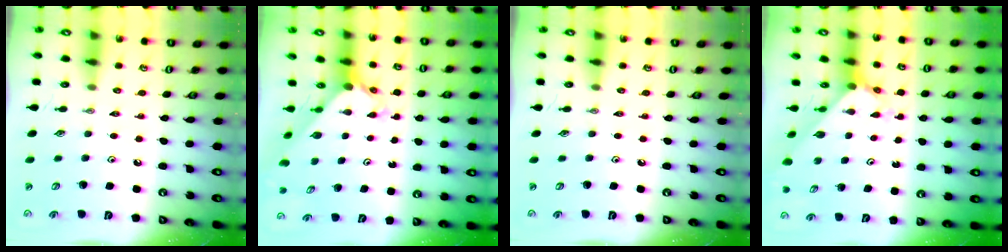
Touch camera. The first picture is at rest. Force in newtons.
{"total": 2.6, "press": 2.6, "slide": 0.2}
{"total": 0.0}
{"total": 2.2, "press": 2.2, "slide": 0.2}